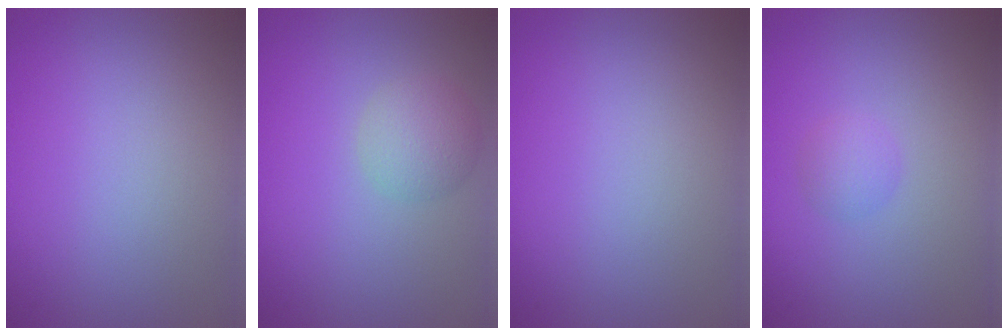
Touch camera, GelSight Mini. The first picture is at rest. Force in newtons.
{"total": 2.6, "press": 2.6, "slide": 0.1}
{"total": 0.0}
{"total": 1.5, "press": 1.5, "slide": 0.0}